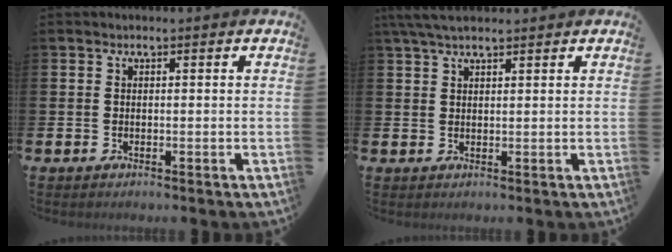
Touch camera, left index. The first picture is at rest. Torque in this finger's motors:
{"motor_torque": [0.92, -1.21, 0.15, 0.04]}